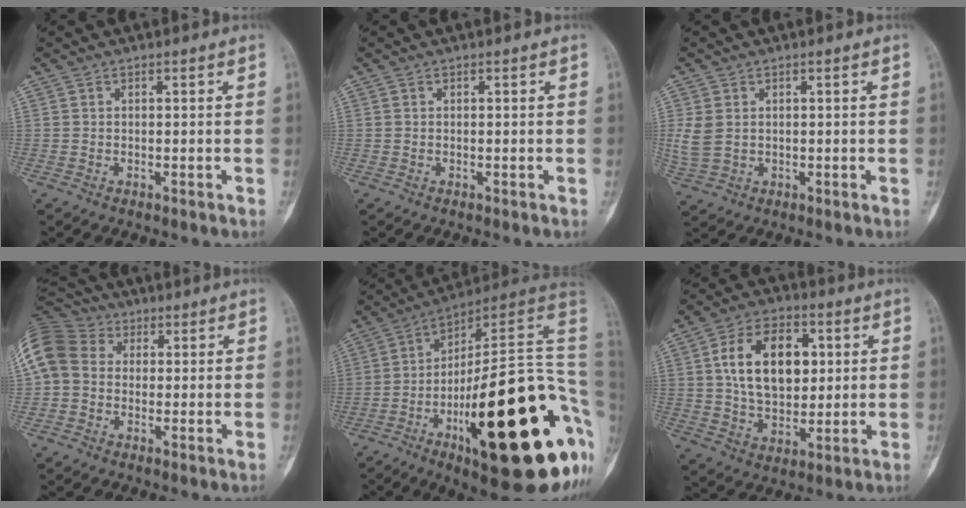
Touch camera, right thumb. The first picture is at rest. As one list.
[{"total": 0.0}, {"total": 4.6, "force": [0.6, 3.5, 3.0], "torque": [-0.071, 0.001, 0.022]}, {"total": 12.8, "force": [1.9, 10.7, 6.8], "torque": [-0.143, 0.036, 0.024]}, {"total": 35.9, "force": [-9.3, 10.6, 33.0], "torque": [-0.394, 0.048, -0.132]}, {"total": 15.5, "force": [3.3, 9.9, 11.5], "torque": [-0.159, -0.002, 0.055]}]